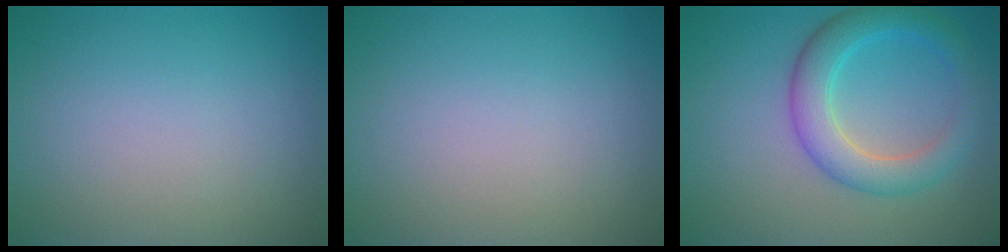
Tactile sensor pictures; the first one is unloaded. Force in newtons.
{"total": 0.0}
{"total": 4.7, "press": 4.7, "slide": 0.1}